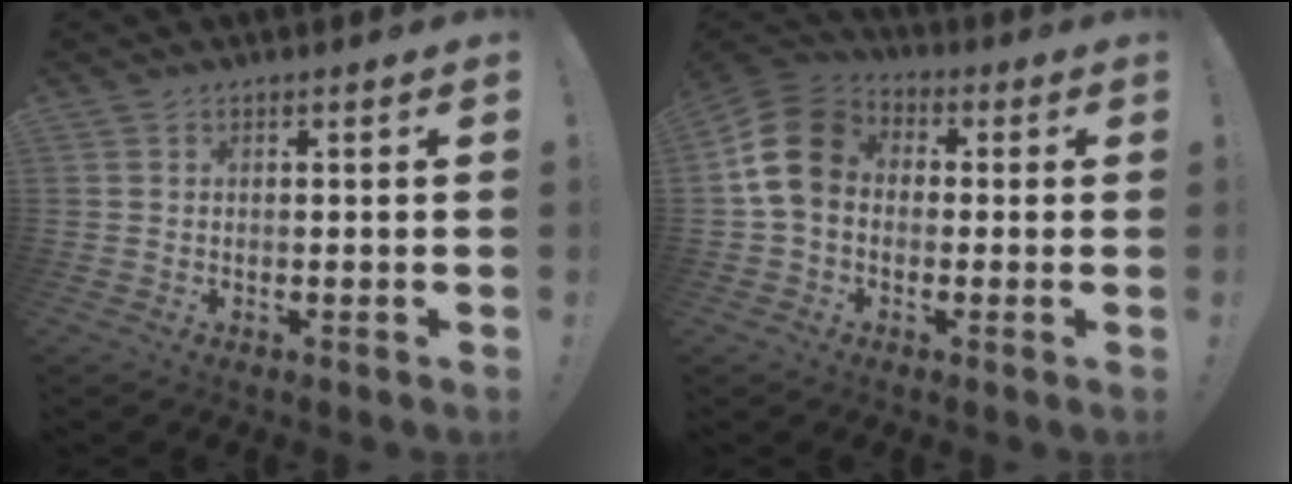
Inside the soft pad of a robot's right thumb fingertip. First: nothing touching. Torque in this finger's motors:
{"motor_torque": [0.81, 1.40, 0.49, 0.36, 0.39]}